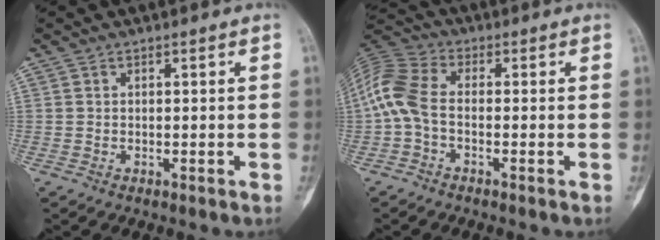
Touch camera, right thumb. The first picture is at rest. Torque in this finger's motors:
{"motor_torque": [0.92, 1.42, 1.20, -0.14, 0.03]}